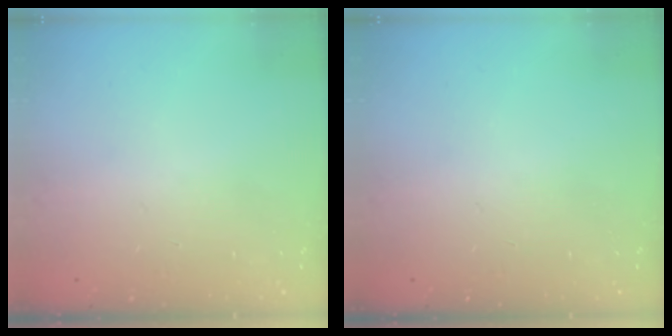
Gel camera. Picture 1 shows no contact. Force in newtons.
{"total": 0.0}